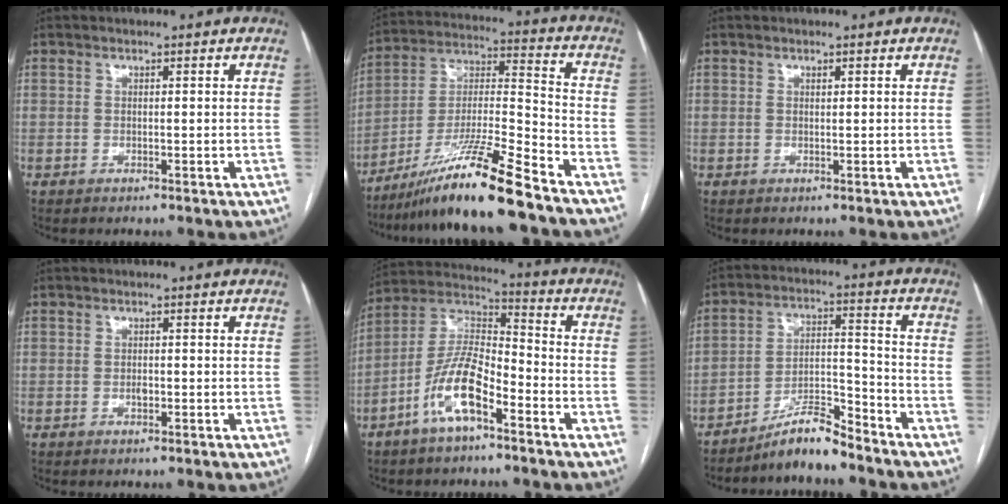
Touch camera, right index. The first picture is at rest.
{"total": 16.4, "force": [-12.5, -0.8, 10.6], "torque": [-0.202, -0.014, -0.223]}
{"total": 0.0}
{"total": 0.8, "force": [-0.2, 0.4, 0.6], "torque": [-0.013, 0.000, -0.003]}
{"total": 11.3, "force": [-5.8, 3.4, 9.1], "torque": [-0.190, 0.013, -0.111]}
{"total": 7.8, "force": [-7.1, 1.0, 3.2], "torque": [-0.053, 0.017, -0.124]}